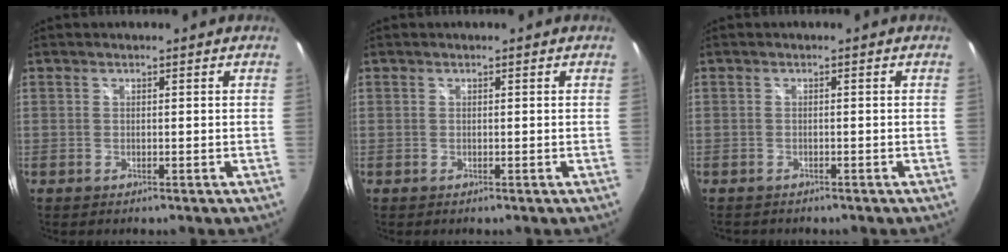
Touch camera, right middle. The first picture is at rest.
{"total": 0.0}
{"total": 0.0}